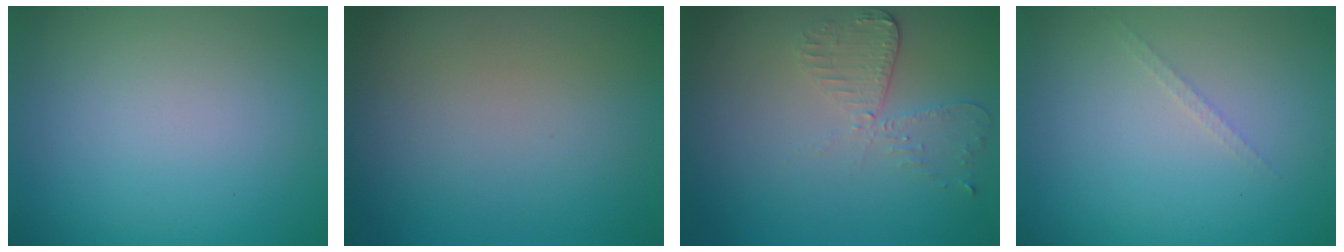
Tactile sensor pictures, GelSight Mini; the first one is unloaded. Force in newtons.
{"total": 0.0}
{"total": 2.9, "press": 2.6, "slide": 1.3}
{"total": 0.8, "press": 0.8, "slide": 0.0}